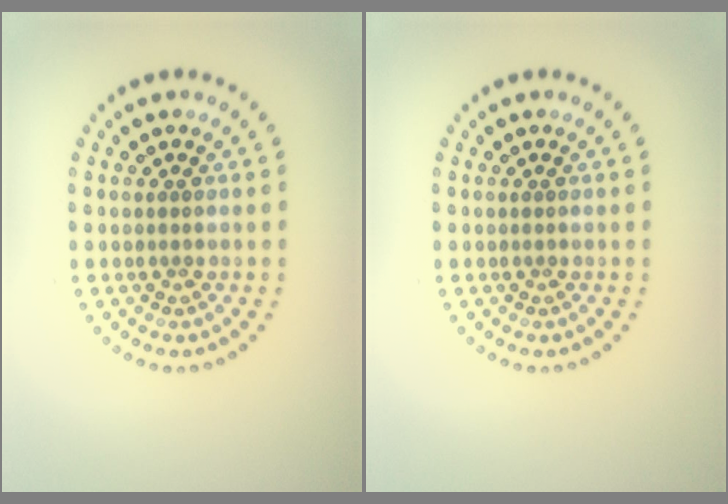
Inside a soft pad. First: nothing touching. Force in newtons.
{"total": 0.0}